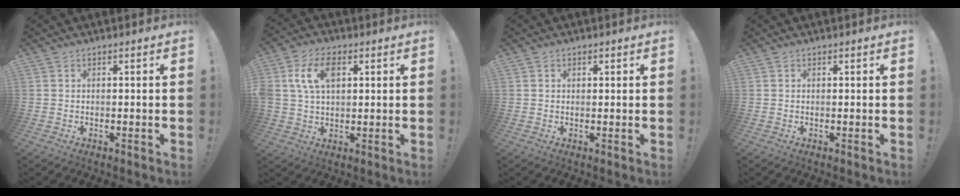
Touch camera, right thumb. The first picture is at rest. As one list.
[{"total": 10.6, "force": [3.1, 6.8, 7.5], "torque": [-0.155, 0.009, 0.057]}, {"total": 0.6, "force": [0.4, 0.4, 0.2], "torque": [-0.001, 0.001, 0.007]}, {"total": 0.0}]